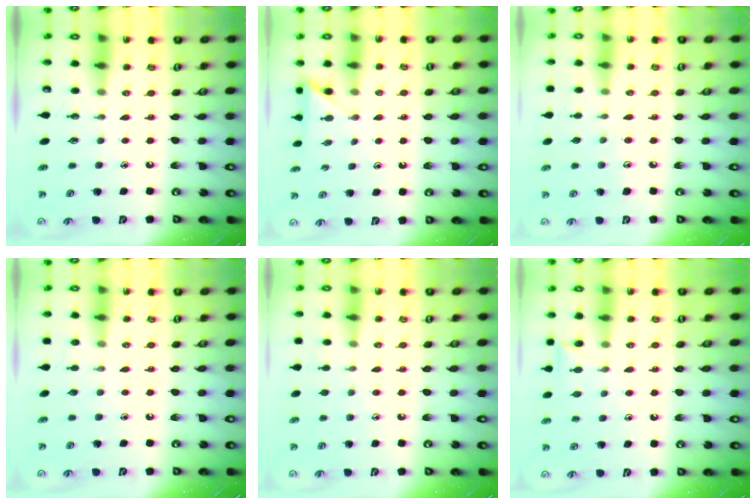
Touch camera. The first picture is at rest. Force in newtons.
{"total": 4.5, "press": 4.5, "slide": 0.2}
{"total": 5.1, "press": 5.1, "slide": 0.5}
{"total": 0.0}
{"total": 4.7, "press": 4.7, "slide": 0.4}
{"total": 6.3, "press": 6.3, "slide": 0.7}